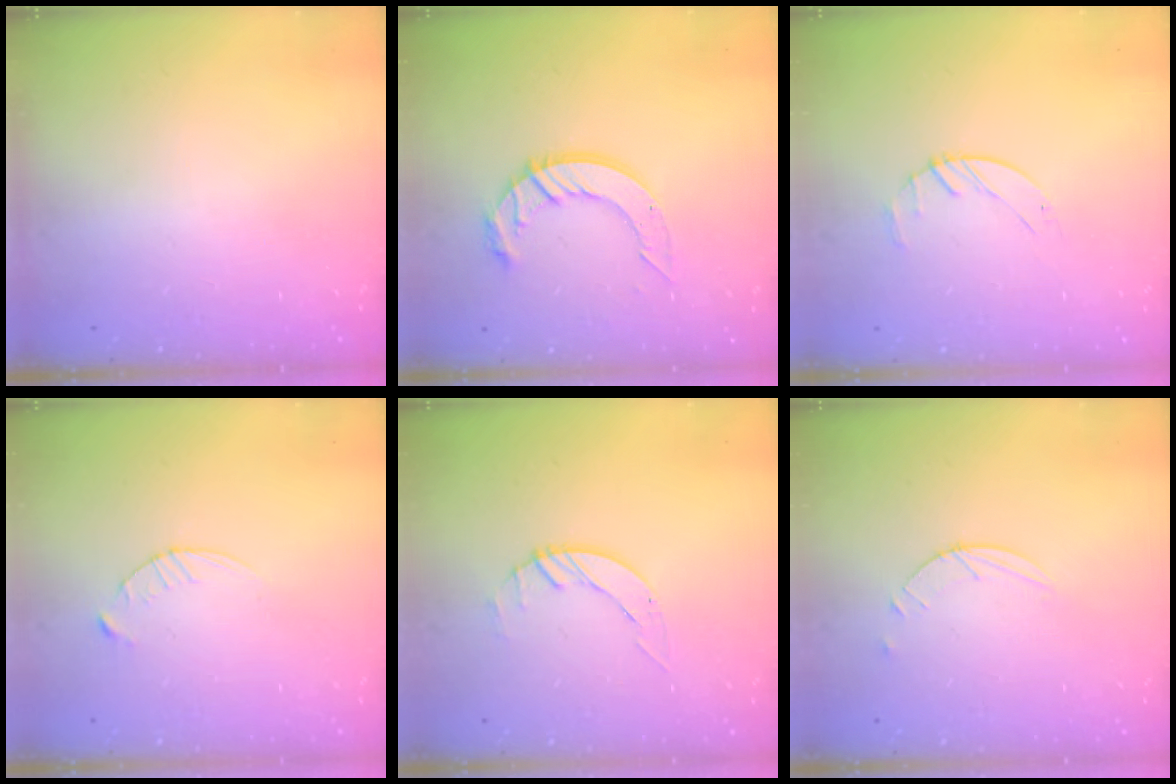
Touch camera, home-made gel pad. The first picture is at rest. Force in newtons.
{"total": 11.1, "press": 11.1, "slide": 1.0}
{"total": 1.9, "press": 1.9, "slide": 0.3}
{"total": 4.0, "press": 4.0, "slide": 0.5}
{"total": 2.6, "press": 2.6, "slide": 0.3}
{"total": 2.5, "press": 2.4, "slide": 0.3}